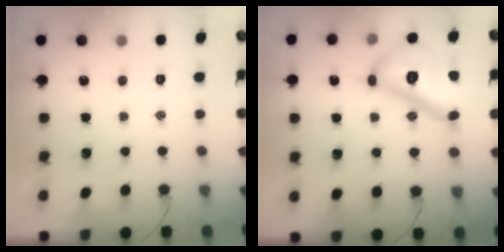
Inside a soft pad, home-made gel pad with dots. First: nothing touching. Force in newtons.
{"total": 17.3, "press": 17.2, "slide": 1.1}